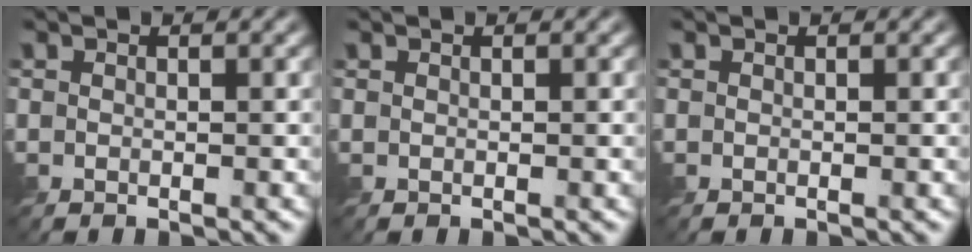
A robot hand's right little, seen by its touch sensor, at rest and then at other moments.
{"total": 0.0}
{"total": 0.0}